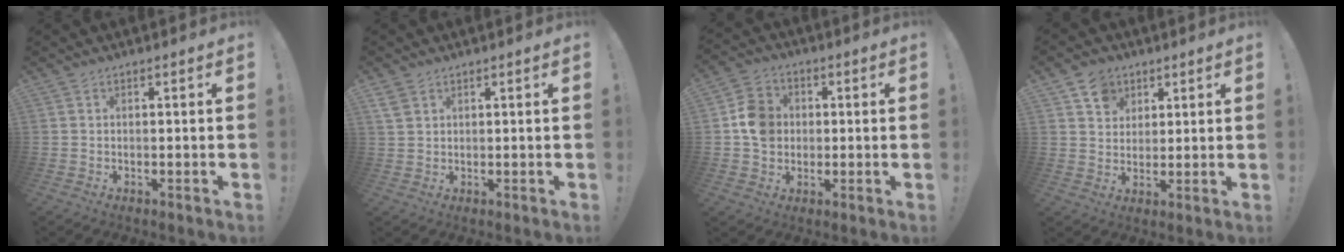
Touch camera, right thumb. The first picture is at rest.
{"total": 3.5, "force": [2.1, 2.3, 1.4], "torque": [-0.023, -0.008, 0.042]}
{"total": 9.3, "force": [0.4, 8.3, 4.1], "torque": [-0.059, 0.014, 0.012]}
{"total": 7.2, "force": [4.0, 5.7, 1.7], "torque": [-0.025, -0.020, 0.076]}